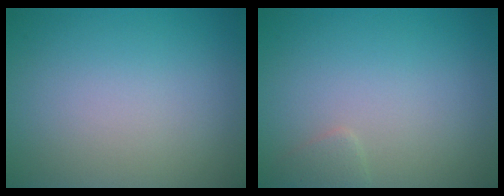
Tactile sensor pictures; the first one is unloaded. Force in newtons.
{"total": 0.9, "press": 0.9, "slide": 0.1}